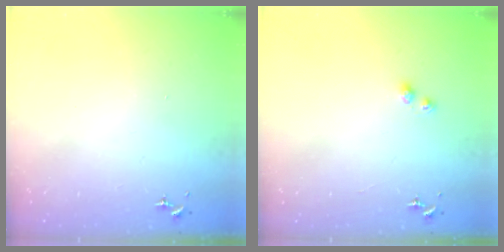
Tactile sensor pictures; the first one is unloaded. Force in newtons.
{"total": 2.8, "press": 2.8, "slide": 0.4}